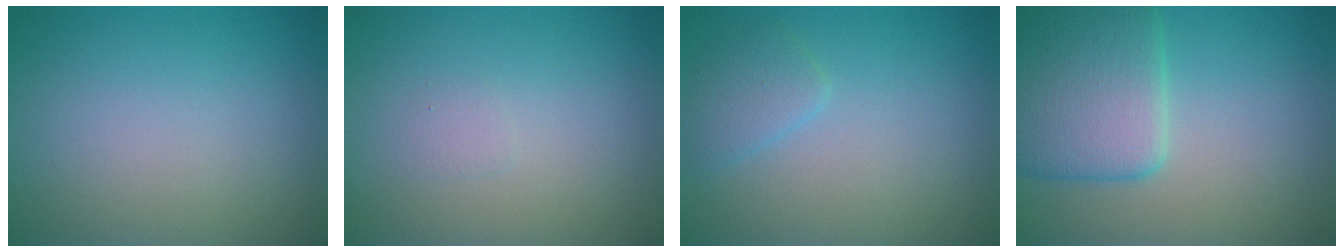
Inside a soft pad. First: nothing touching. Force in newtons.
{"total": 0.6, "press": 0.6, "slide": 0.1}
{"total": 1.8, "press": 1.8, "slide": 0.1}
{"total": 6.2, "press": 6.2, "slide": 0.2}